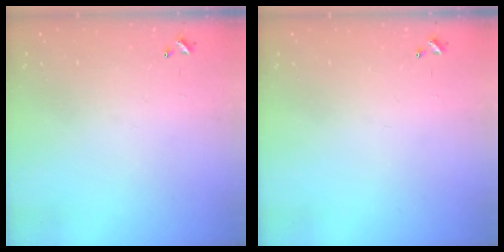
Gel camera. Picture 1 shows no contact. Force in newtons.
{"total": 0.0}